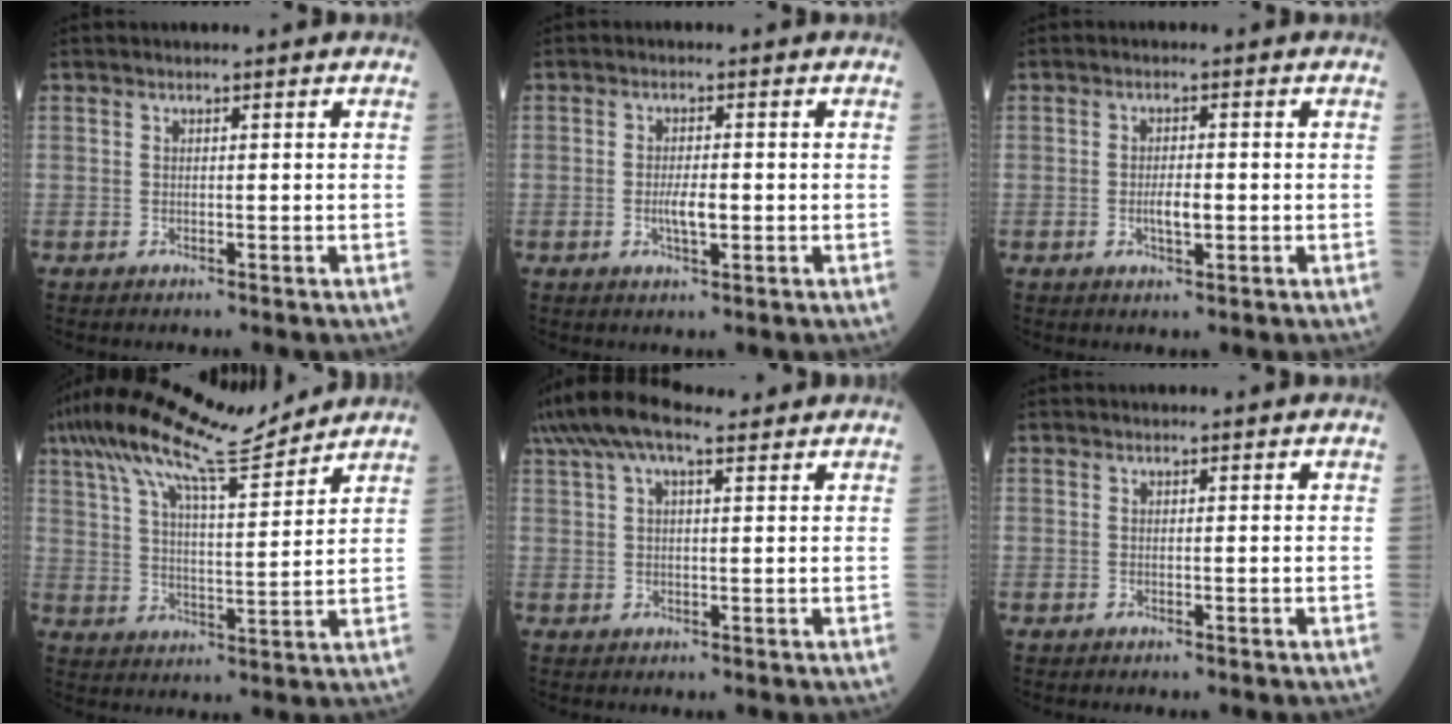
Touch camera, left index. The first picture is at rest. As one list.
[{"total": 3.1, "force": [-1.3, 0.8, 2.8], "torque": [-0.056, -0.006, -0.022]}, {"total": 2.9, "force": [-1.2, 0.9, 2.4], "torque": [-0.048, -0.005, -0.021]}, {"total": 14.6, "force": [12.4, 1.2, 7.7], "torque": [-0.149, 0.015, 0.203]}, {"total": 10.7, "force": [7.4, 3.6, 6.8], "torque": [-0.140, 0.055, 0.133]}, {"total": 0.0}]